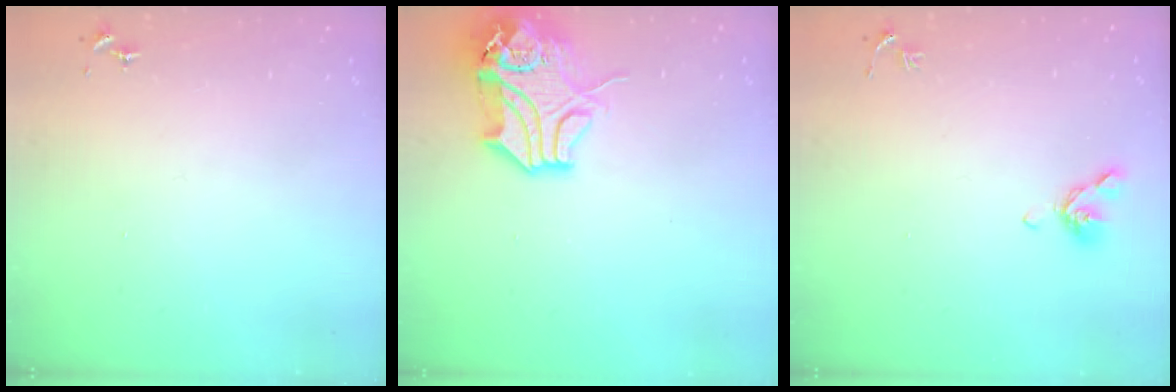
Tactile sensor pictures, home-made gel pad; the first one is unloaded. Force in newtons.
{"total": 15.3, "press": 15.1, "slide": 2.3}
{"total": 6.9, "press": 6.8, "slide": 1.5}